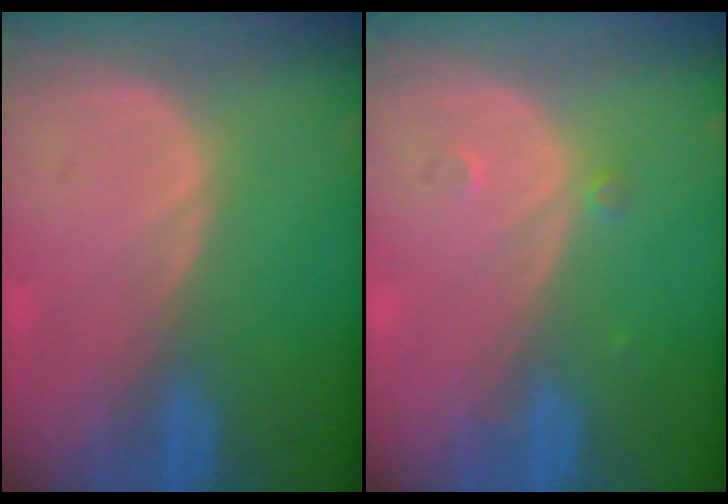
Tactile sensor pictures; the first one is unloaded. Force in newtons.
{"total": 0.8, "press": 0.8, "slide": 0.1}